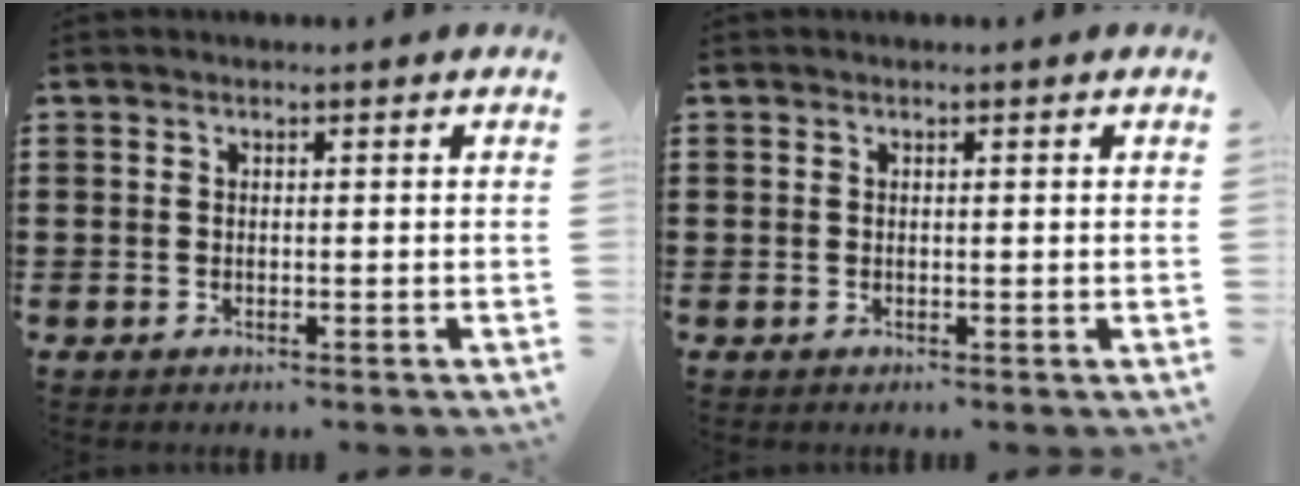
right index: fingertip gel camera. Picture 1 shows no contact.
{"total": 0.0}